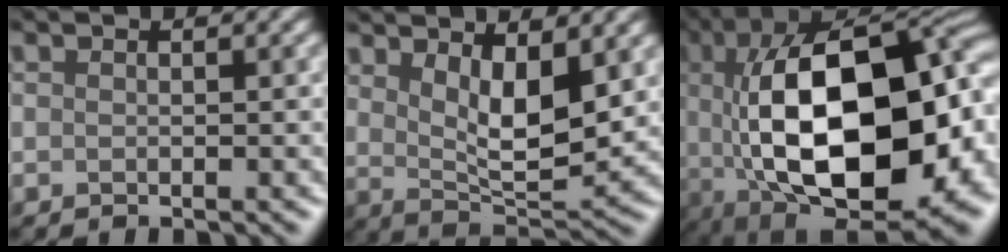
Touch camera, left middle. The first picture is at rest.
{"total": 4.7, "force": [2.1, 1.5, 4.0], "torque": [-0.075, -0.013, 0.047]}
{"total": 18.4, "force": [-0.2, 9.3, 15.8], "torque": [-0.251, -0.022, 0.021]}